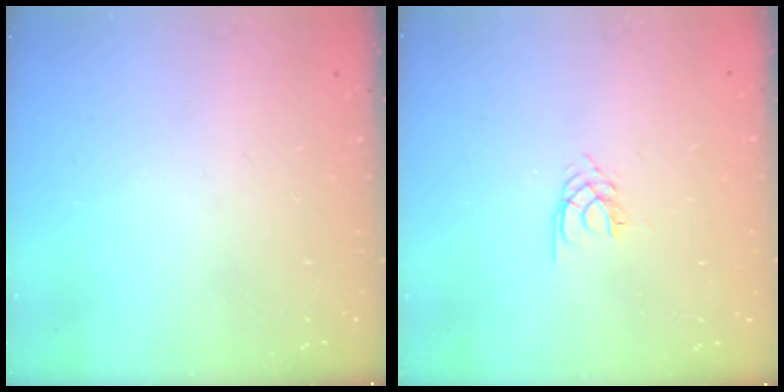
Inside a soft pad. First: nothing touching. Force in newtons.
{"total": 1.9, "press": 1.9, "slide": 0.2}